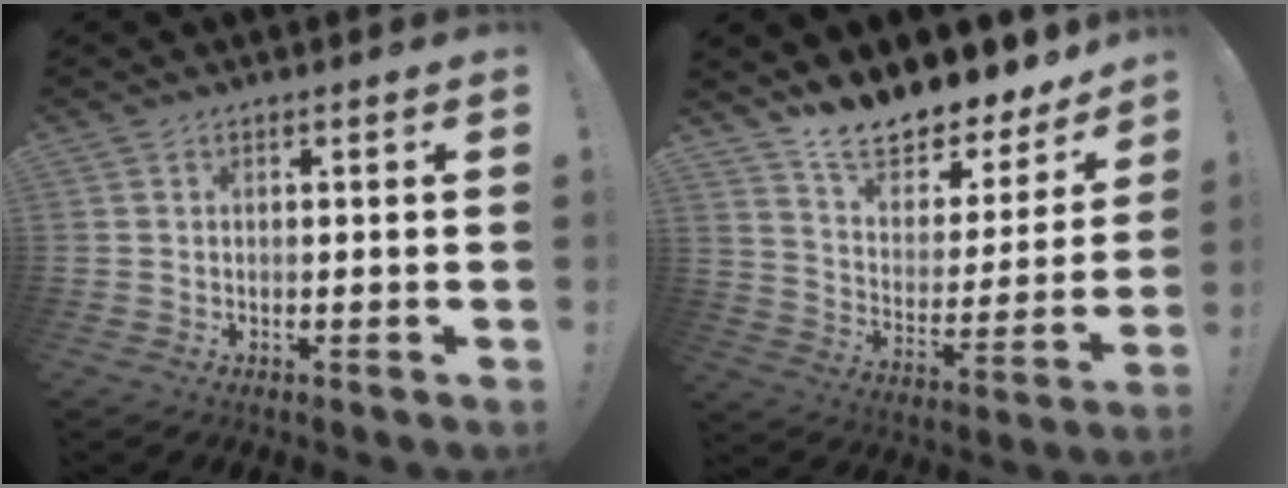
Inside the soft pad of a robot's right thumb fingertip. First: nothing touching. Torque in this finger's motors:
{"motor_torque": [0.07, 0.34, 0.29, 0.28, 0.01]}